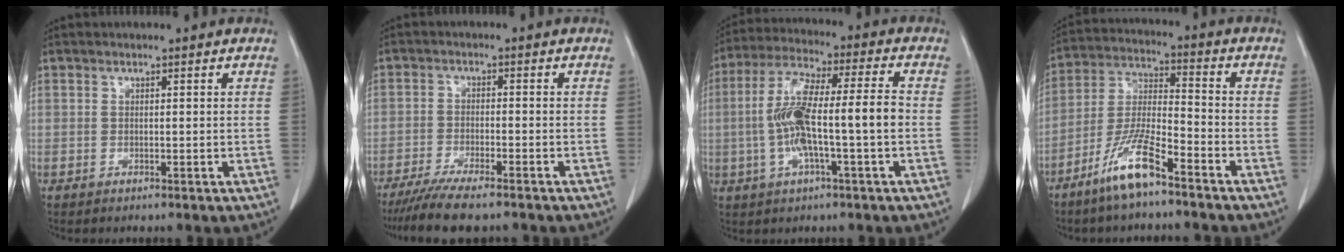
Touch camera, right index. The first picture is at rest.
{"total": 9.4, "force": [-7.9, 1.1, 5.0], "torque": [-0.078, -0.021, -0.126]}
{"total": 12.4, "force": [-1.7, 1.4, 12.2], "torque": [-0.241, 0.022, -0.033]}
{"total": 10.3, "force": [-7.1, 1.3, 7.4], "torque": [-0.160, -0.018, -0.143]}